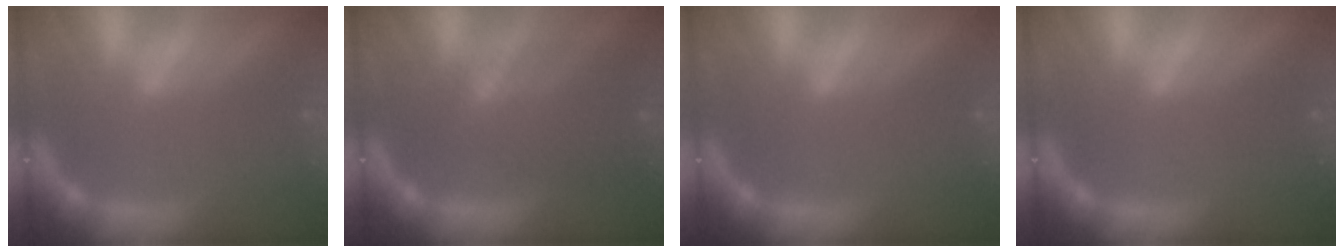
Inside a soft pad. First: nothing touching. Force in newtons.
{"total": 5.5}
{"total": 0.0}
{"total": 1.0}